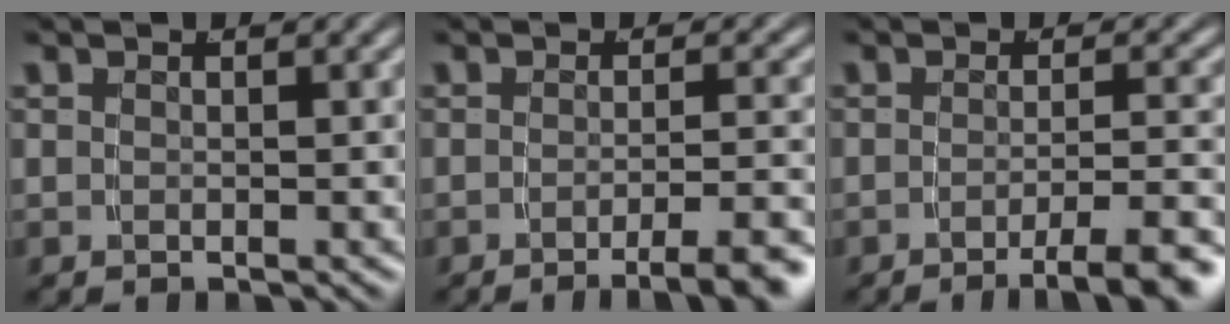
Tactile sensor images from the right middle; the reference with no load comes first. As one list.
[{"total": 5.1, "force": [-3.7, 0.7, 3.4], "torque": [-0.038, -0.006, -0.054]}, {"total": 5.7, "force": [-4.1, 0.9, 3.9], "torque": [-0.045, -0.008, -0.059]}]